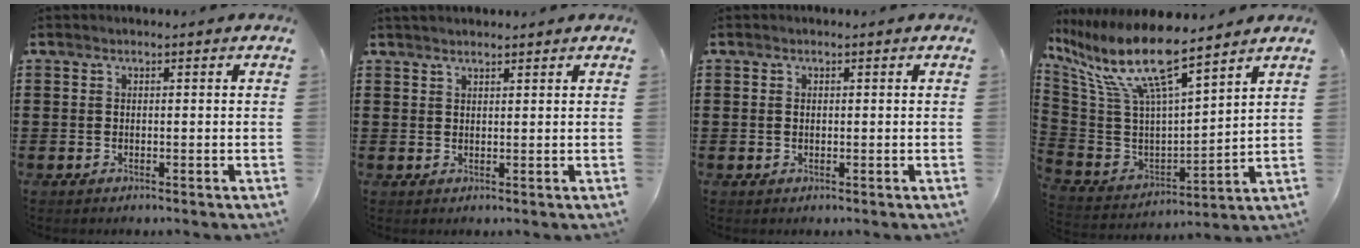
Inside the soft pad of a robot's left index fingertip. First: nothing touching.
{"total": 1.4, "force": [1.4, 0.3, 0.4], "torque": [-0.009, 0.002, 0.026]}
{"total": 0.7, "force": [0.0, 0.5, 0.5], "torque": [-0.013, 0.003, -0.001]}
{"total": 13.7, "force": [8.8, 3.1, 10.0], "torque": [-0.237, -0.057, 0.145]}